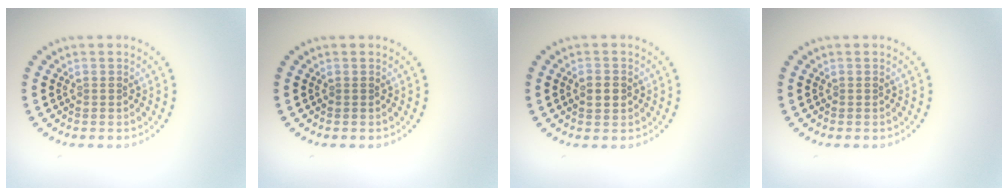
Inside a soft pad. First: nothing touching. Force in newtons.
{"total": 0.0}
{"total": 2.1, "press": 2.1, "slide": 0.1}
{"total": 0.0}